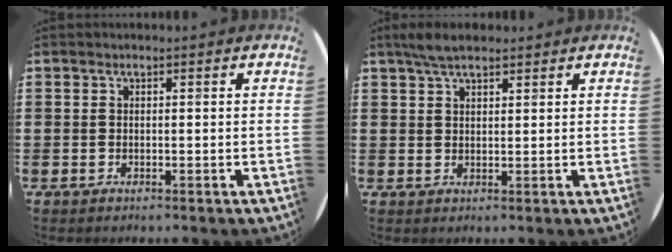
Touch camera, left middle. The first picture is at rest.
{"total": 3.9, "force": [3.1, 1.3, 2.0], "torque": [-0.046, 0.005, 0.057]}